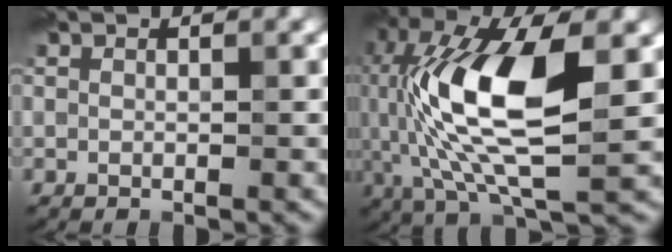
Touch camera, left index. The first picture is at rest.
{"total": 12.3, "force": [1.1, 4.7, 11.2], "torque": [-0.223, 0.006, 0.015]}